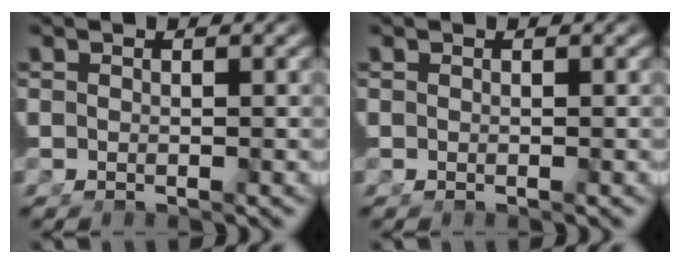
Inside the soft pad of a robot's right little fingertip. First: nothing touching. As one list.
[{"total": 0.0}]